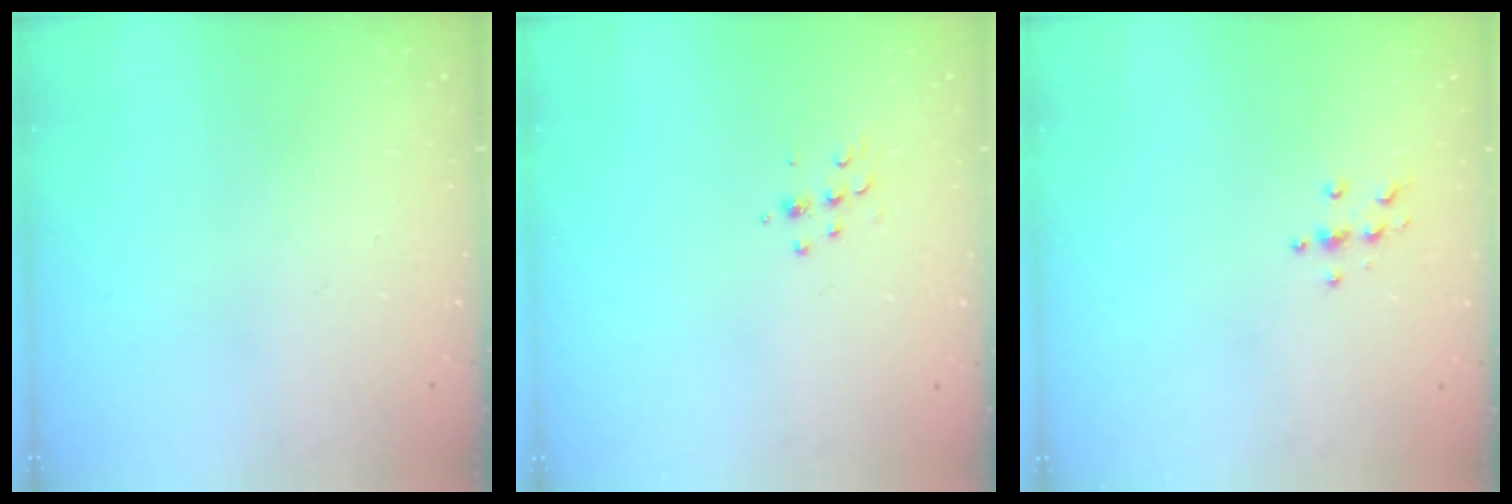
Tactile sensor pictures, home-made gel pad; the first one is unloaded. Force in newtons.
{"total": 5.4, "press": 5.4, "slide": 0.6}
{"total": 3.9, "press": 3.8, "slide": 0.5}